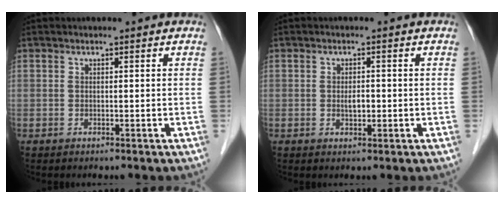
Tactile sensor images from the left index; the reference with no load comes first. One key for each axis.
{"total": 1.7, "fx": -0.4, "fy": 0.8, "fz": 1.5, "tx": -0.027, "ty": -0.004, "tz": -0.005}